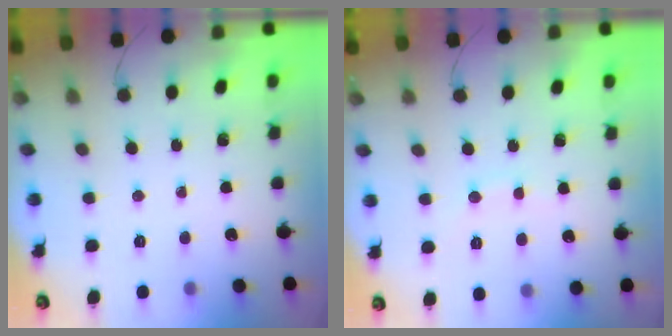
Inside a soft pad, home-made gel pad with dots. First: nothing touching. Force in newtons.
{"total": 5.8, "press": 5.6, "slide": 1.6}